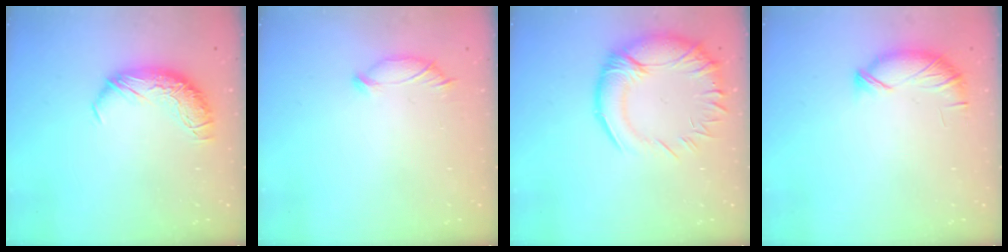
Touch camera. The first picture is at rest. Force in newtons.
{"total": 4.8, "press": 4.7, "slide": 0.8}
{"total": 7.5, "press": 6.3, "slide": 4.0}
{"total": 5.7, "press": 5.7, "slide": 0.4}